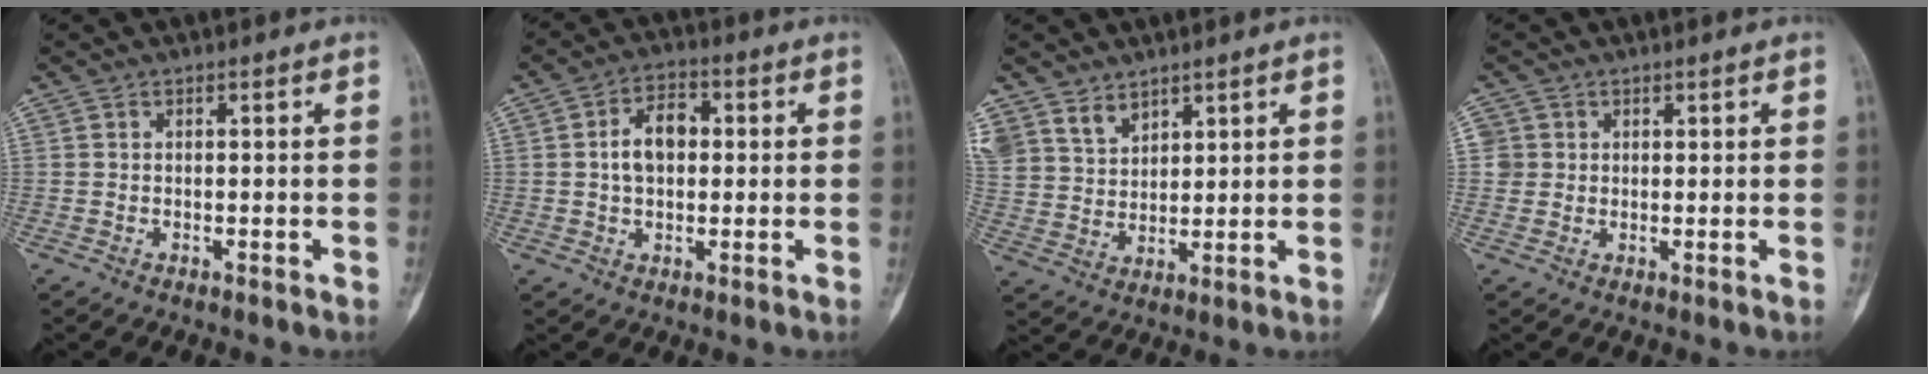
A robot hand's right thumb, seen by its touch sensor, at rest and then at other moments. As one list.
[{"total": 7.2, "force": [0.6, 4.9, 5.3], "torque": [-0.074, 0.020, 0.005]}, {"total": 7.7, "force": [5.6, 5.1, 1.5], "torque": [-0.003, -0.022, 0.119]}, {"total": 2.6, "force": [0.6, 2.5, 0.1], "torque": [0.025, 0.005, 0.007]}]